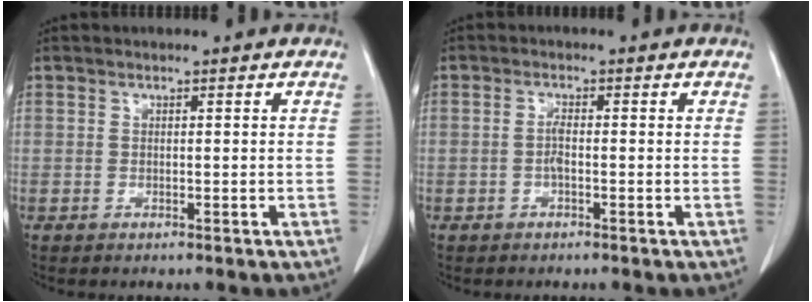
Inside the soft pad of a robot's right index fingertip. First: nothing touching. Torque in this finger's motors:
{"motor_torque": [0.33, -0.28, 0.00, 0.04]}